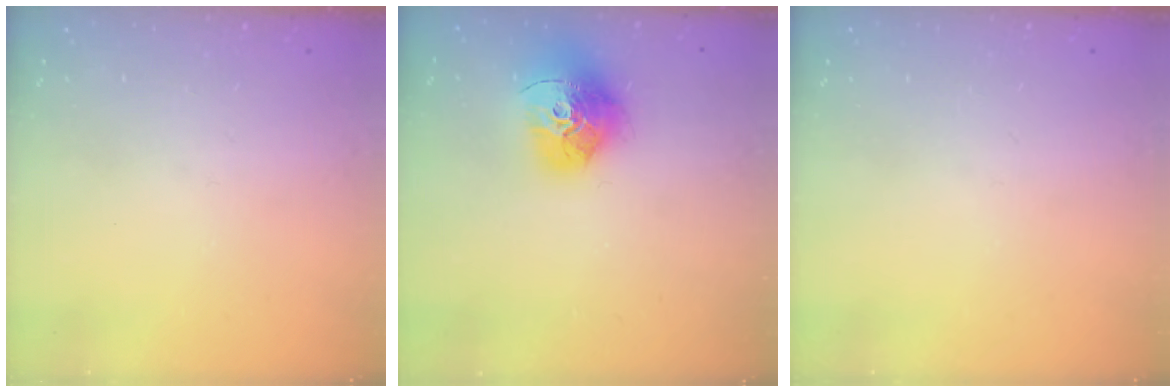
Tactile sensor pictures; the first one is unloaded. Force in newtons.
{"total": 17.6, "press": 17.5, "slide": 1.9}
{"total": 0.0}